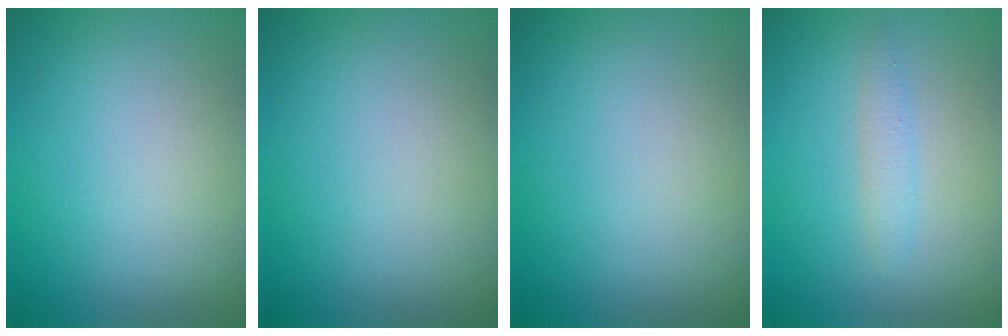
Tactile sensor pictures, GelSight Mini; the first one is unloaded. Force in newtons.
{"total": 0.0}
{"total": 0.0}
{"total": 1.3, "press": 1.3, "slide": 0.0}